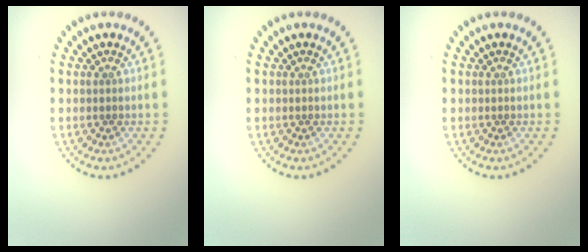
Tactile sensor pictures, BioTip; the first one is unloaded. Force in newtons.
{"total": 0.0}
{"total": 0.0}